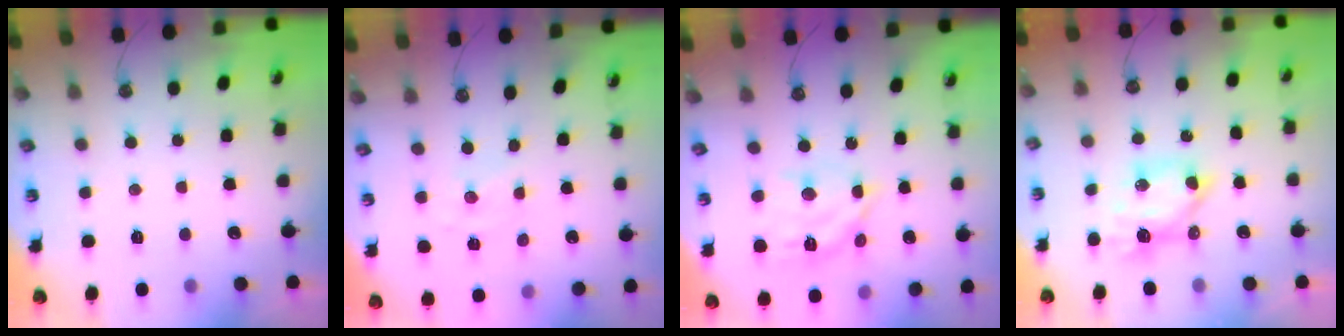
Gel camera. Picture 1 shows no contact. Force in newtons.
{"total": 0.0}
{"total": 14.5, "press": 14.4, "slide": 1.3}
{"total": 6.4, "press": 6.4, "slide": 0.5}